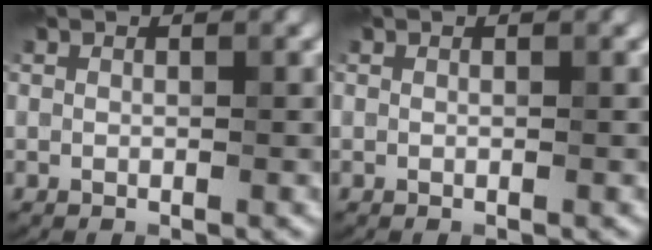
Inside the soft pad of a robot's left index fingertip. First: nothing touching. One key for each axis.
{"total": 0.0}